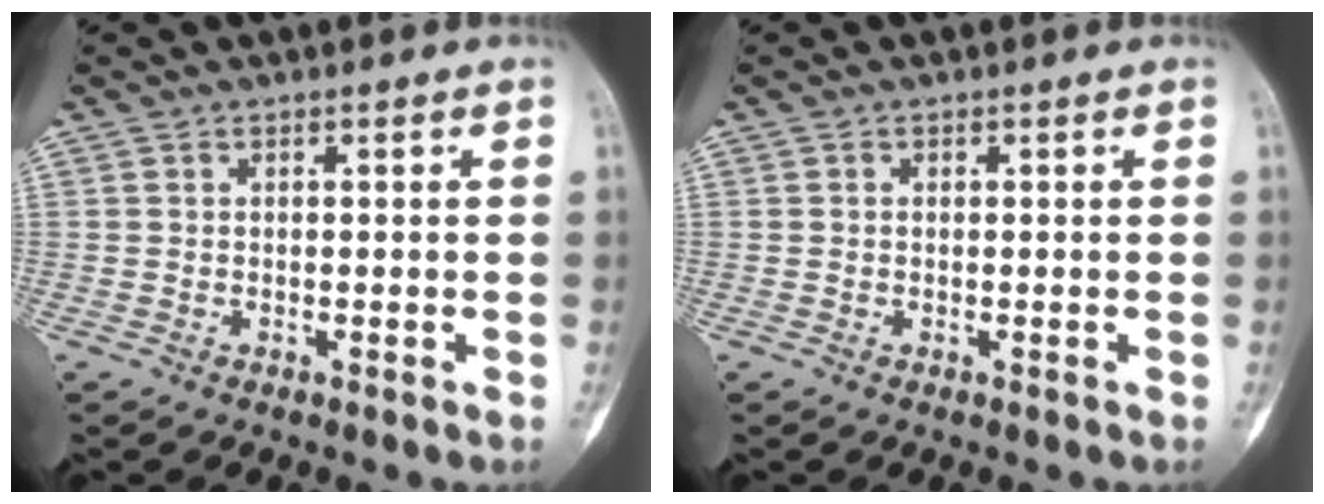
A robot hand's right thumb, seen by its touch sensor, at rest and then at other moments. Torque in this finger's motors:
{"motor_torque": [-0.26, 0.04, -0.16, 0.18, -0.03]}